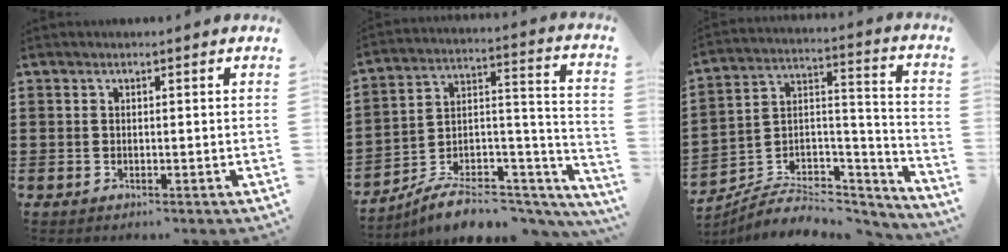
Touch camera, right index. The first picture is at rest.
{"total": 7.3, "force": [-5.4, 3.6, 3.3], "torque": [-0.046, 0.017, -0.095]}
{"total": 6.3, "force": [-4.8, 3.3, 2.3], "torque": [-0.042, 0.006, -0.091]}